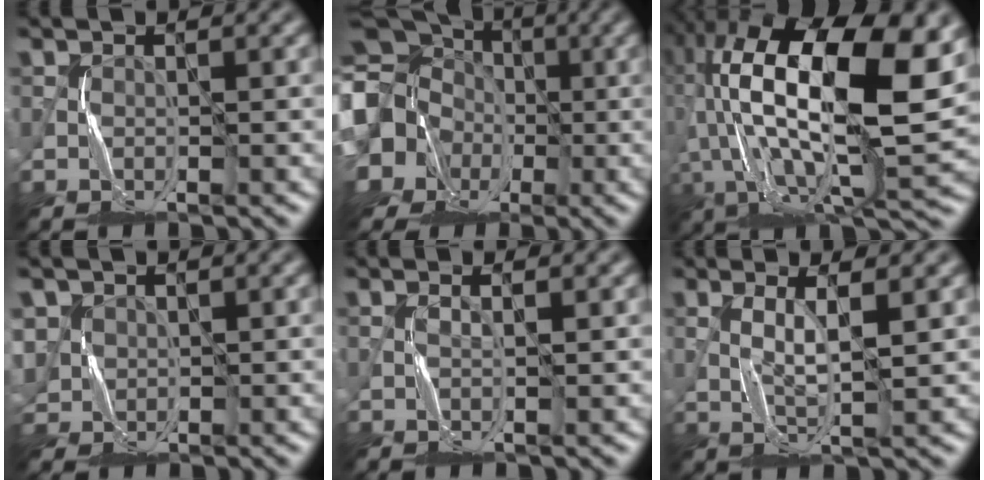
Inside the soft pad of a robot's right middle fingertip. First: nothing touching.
{"total": 20.3, "force": [-2.5, 18.4, 8.2], "torque": [-0.218, -0.017, -0.093]}
{"total": 18.8, "force": [4.8, 7.3, 16.6], "torque": [-0.325, 0.038, 0.087]}
{"total": 2.9, "force": [0.7, 2.7, 0.7], "torque": [-0.027, 0.002, 0.019]}
{"total": 0.8, "force": [0.3, -0.4, 0.7], "torque": [-0.018, 0.002, 0.004]}
{"total": 2.9, "force": [0.8, 0.0, 2.8], "torque": [-0.065, -0.003, 0.021]}